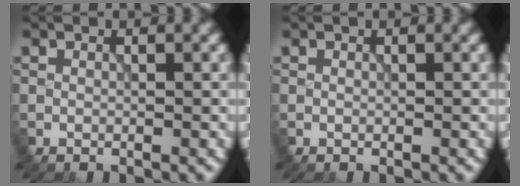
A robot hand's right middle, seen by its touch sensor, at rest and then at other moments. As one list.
[{"total": 0.0}]